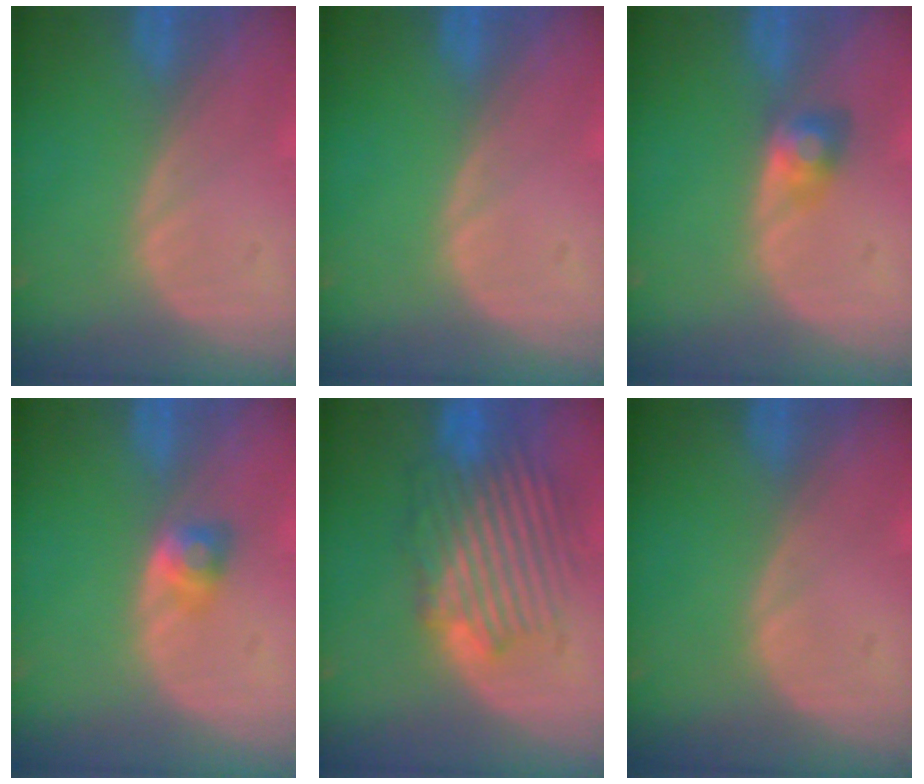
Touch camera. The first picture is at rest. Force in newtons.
{"total": 0.0}
{"total": 2.7, "press": 2.7, "slide": 0.0}
{"total": 2.7, "press": 2.4, "slide": 1.1}
{"total": 8.7, "press": 8.6, "slide": 1.6}
{"total": 0.0}